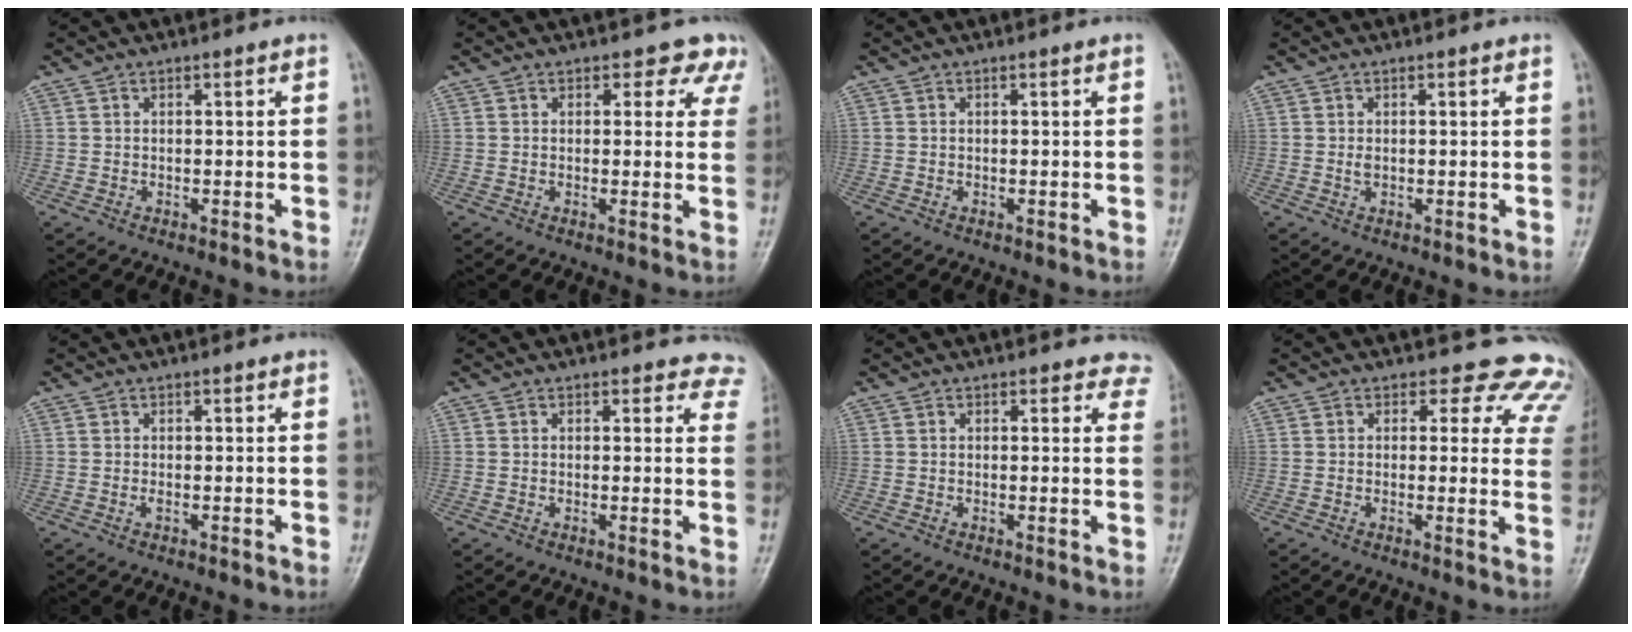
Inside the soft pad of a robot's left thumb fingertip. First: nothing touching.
{"total": 5.4, "force": [4.1, 3.3, 1.1], "torque": [0.032, -0.017, 0.026]}
{"total": 0.0}
{"total": 1.0, "force": [0.1, 0.7, 0.7], "torque": [-0.009, 0.000, 0.002]}
{"total": 0.6, "force": [-0.1, 0.2, 0.5], "torque": [-0.010, -0.002, -0.003]}
{"total": 5.7, "force": [5.1, 2.7, 0.2], "torque": [0.052, -0.018, 0.023]}
{"total": 4.5, "force": [3.9, 2.2, 0.2], "torque": [0.043, -0.014, 0.016]}
{"total": 11.6, "force": [10.0, 5.6, 1.7], "torque": [0.042, -0.052, 0.074]}